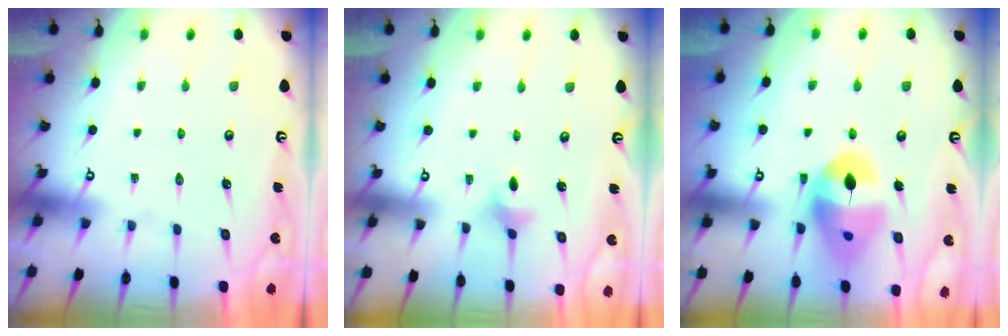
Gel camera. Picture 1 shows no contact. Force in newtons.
{"total": 3.0, "press": 3.0, "slide": 0.5}
{"total": 15.7, "press": 15.6, "slide": 1.8}